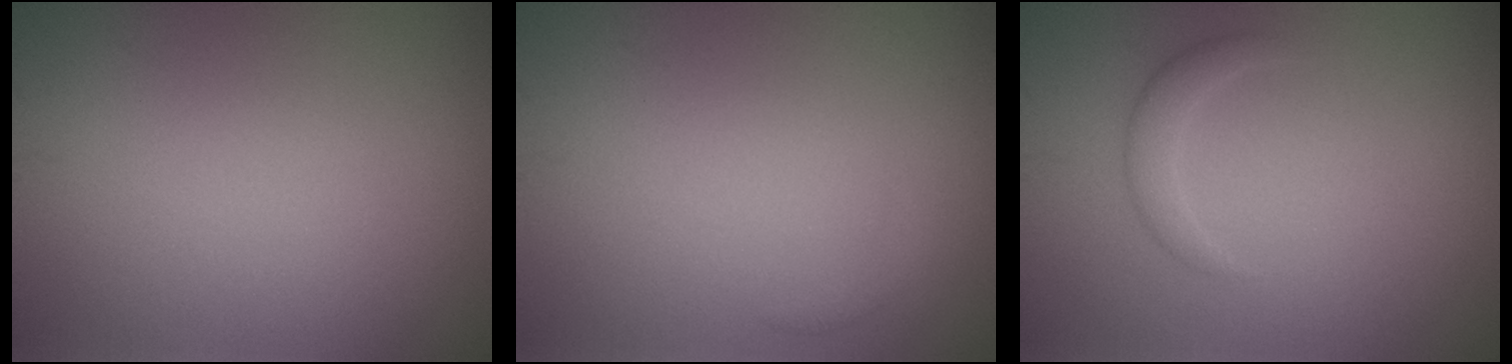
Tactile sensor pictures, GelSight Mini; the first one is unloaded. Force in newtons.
{"total": 0.6, "press": 0.6, "slide": 0.1}
{"total": 1.4, "press": 1.4, "slide": 0.1}